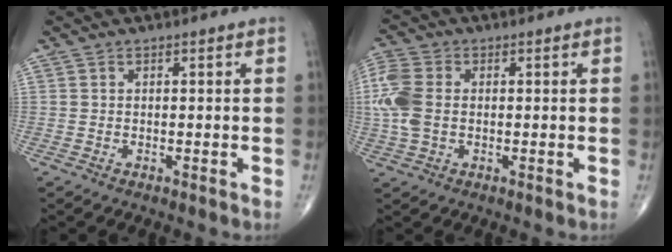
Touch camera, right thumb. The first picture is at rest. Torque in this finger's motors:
{"motor_torque": [0.25, 0.20, 0.91, 0.17, 0.12]}